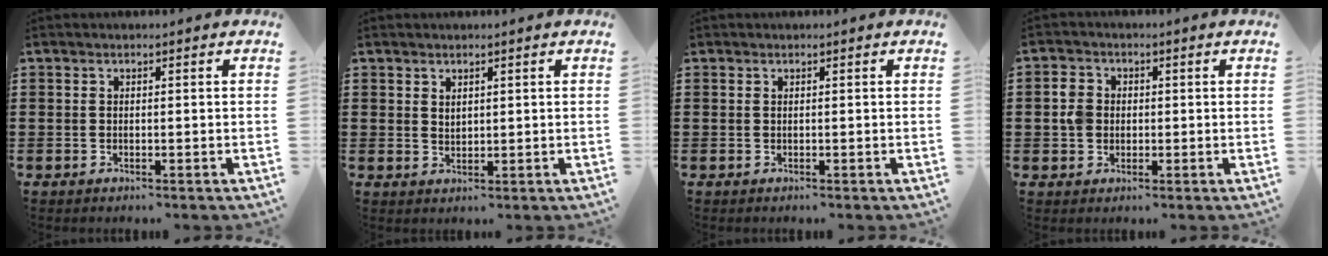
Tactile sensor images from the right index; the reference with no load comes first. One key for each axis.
{"total": 1.4, "fx": 1.2, "fy": 0.7, "fz": 0.3, "tx": -0.007, "ty": 0.003, "tz": 0.024}
{"total": 0.0}
{"total": 3.6, "fx": 0.0, "fy": 3.1, "fz": 1.9, "tx": -0.052, "ty": 0.009, "tz": -0.005}